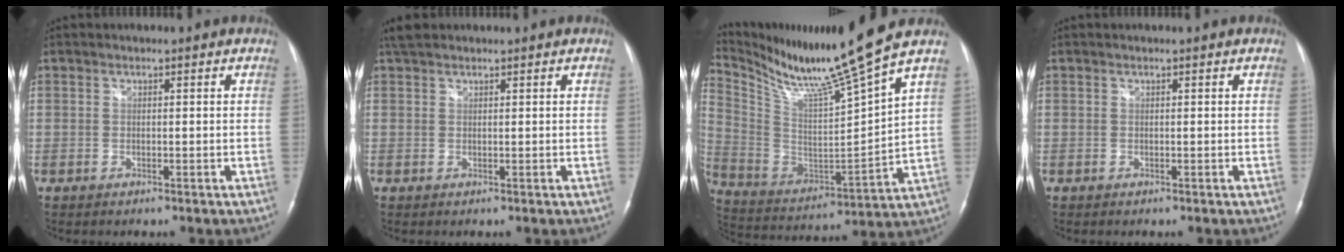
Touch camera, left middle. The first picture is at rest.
{"total": 2.4, "force": [2.0, 1.0, 0.9], "torque": [-0.020, 0.020, 0.036]}
{"total": 17.3, "force": [14.3, -2.5, 9.4], "torque": [-0.184, -0.043, 0.258]}
{"total": 0.0}